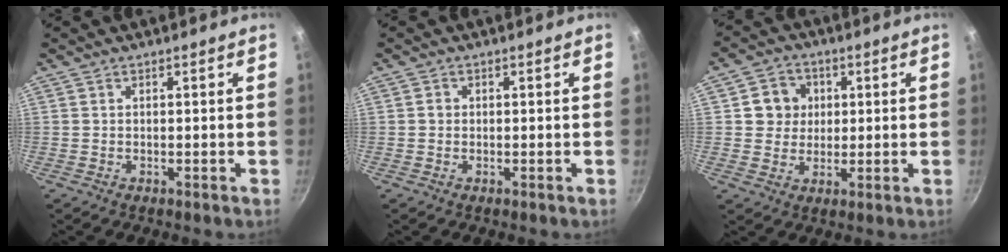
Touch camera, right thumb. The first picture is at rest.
{"total": 1.0, "force": [0.0, 0.9, 0.4], "torque": [-0.003, 0.003, -0.001]}
{"total": 7.3, "force": [1.3, 6.7, 2.5], "torque": [-0.003, 0.003, 0.019]}